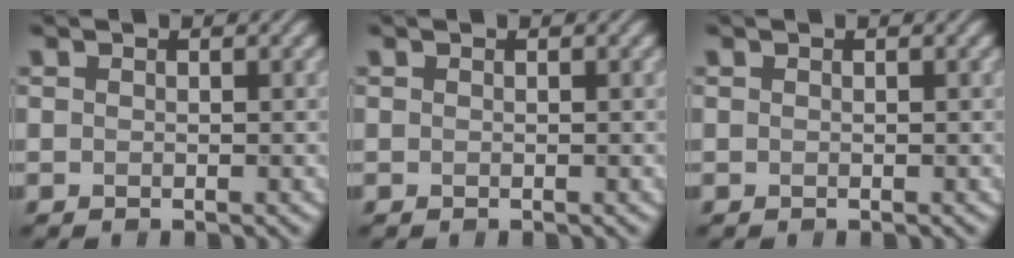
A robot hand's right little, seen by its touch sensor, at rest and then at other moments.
{"total": 0.0}
{"total": 0.0}